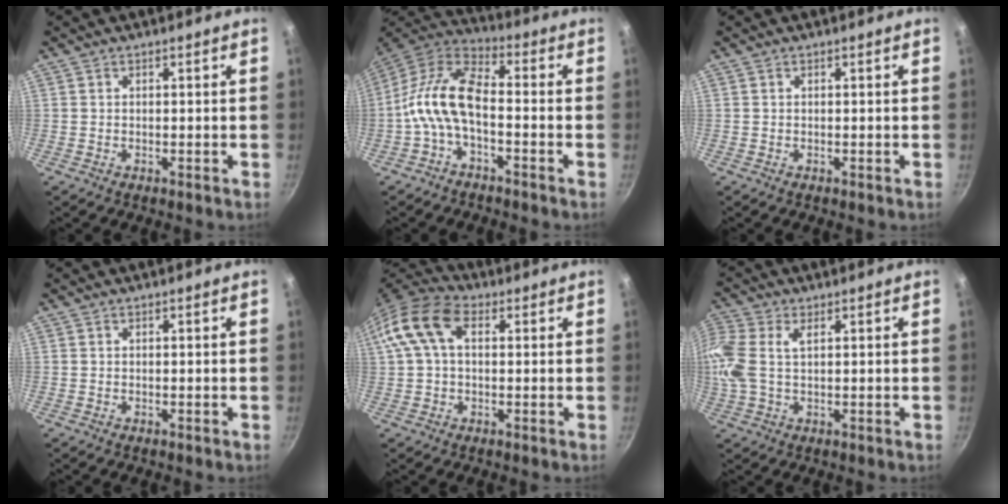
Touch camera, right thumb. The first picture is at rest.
{"total": 11.5, "force": [-3.0, 5.6, 9.6], "torque": [-0.187, 0.049, -0.072]}
{"total": 0.0}
{"total": 0.0}
{"total": 11.9, "force": [2.8, 7.4, 8.9], "torque": [-0.171, 0.030, 0.036]}
{"total": 8.2, "force": [1.8, 4.7, 6.5], "torque": [-0.153, 0.012, 0.033]}